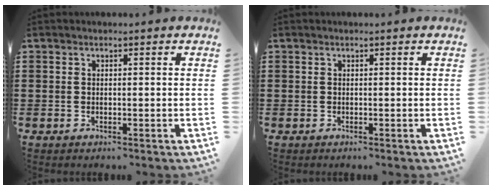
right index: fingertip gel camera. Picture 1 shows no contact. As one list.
[{"total": 0.0}]